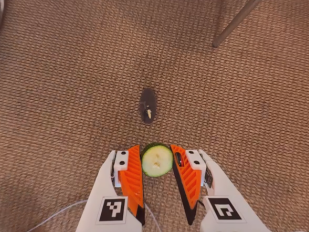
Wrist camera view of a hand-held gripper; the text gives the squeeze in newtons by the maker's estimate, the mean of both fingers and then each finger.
{"total": 9.5, "left": 9.4, "right": 9.6}